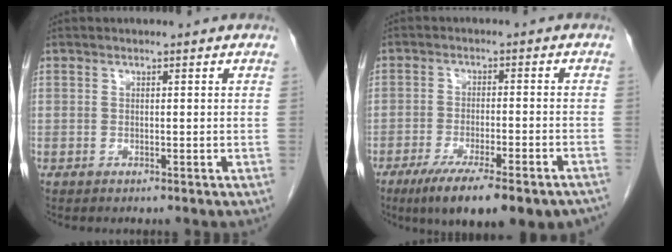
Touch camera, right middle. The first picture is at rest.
{"total": 16.2, "force": [-12.2, 2.7, 10.4], "torque": [-0.117, -0.019, -0.177]}